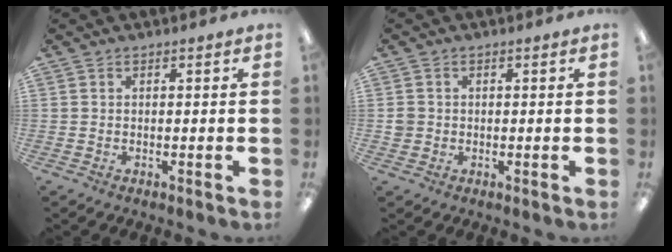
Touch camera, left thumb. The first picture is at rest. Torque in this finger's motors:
{"motor_torque": [-0.17, 0.17, -0.07, -0.08, 0.00]}